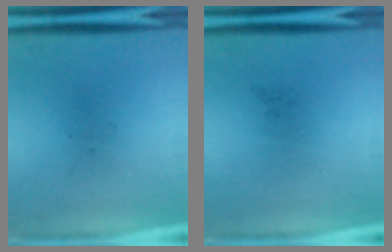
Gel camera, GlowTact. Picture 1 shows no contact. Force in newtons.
{"total": 0.0}